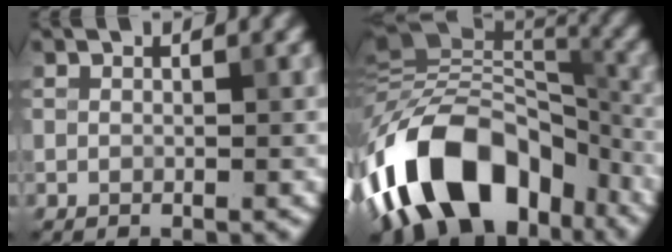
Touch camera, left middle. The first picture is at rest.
{"total": 15.7, "force": [-8.8, 8.9, 9.5], "torque": [-0.187, 0.019, -0.142]}